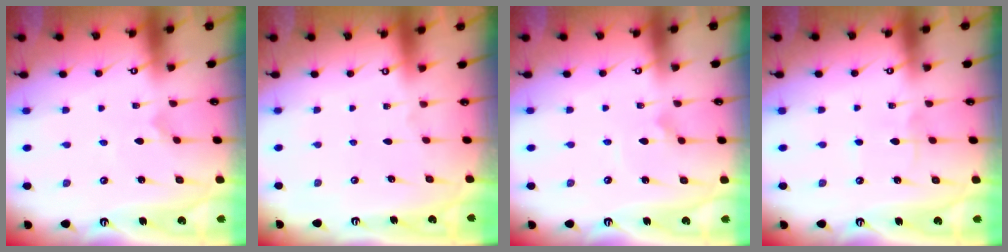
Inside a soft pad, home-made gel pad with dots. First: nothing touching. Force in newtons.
{"total": 0.0}
{"total": 2.7, "press": 2.7, "slide": 0.1}
{"total": 3.3, "press": 3.3, "slide": 0.2}